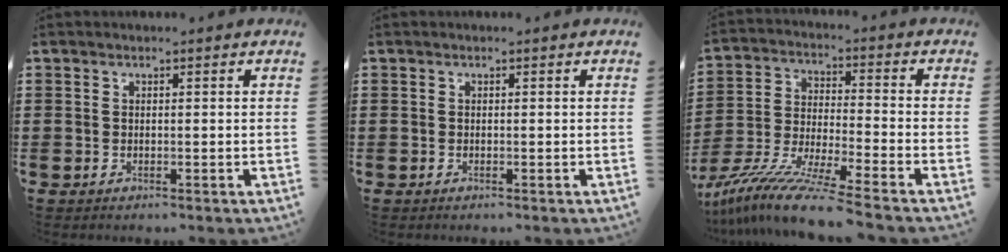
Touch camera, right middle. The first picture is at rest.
{"total": 0.0}
{"total": 10.7, "force": [-9.4, -0.3, 5.2], "torque": [-0.109, -0.003, -0.191]}